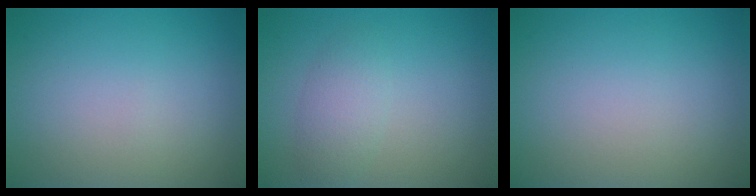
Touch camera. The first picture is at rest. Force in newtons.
{"total": 2.4, "press": 2.4, "slide": 0.0}
{"total": 0.0}